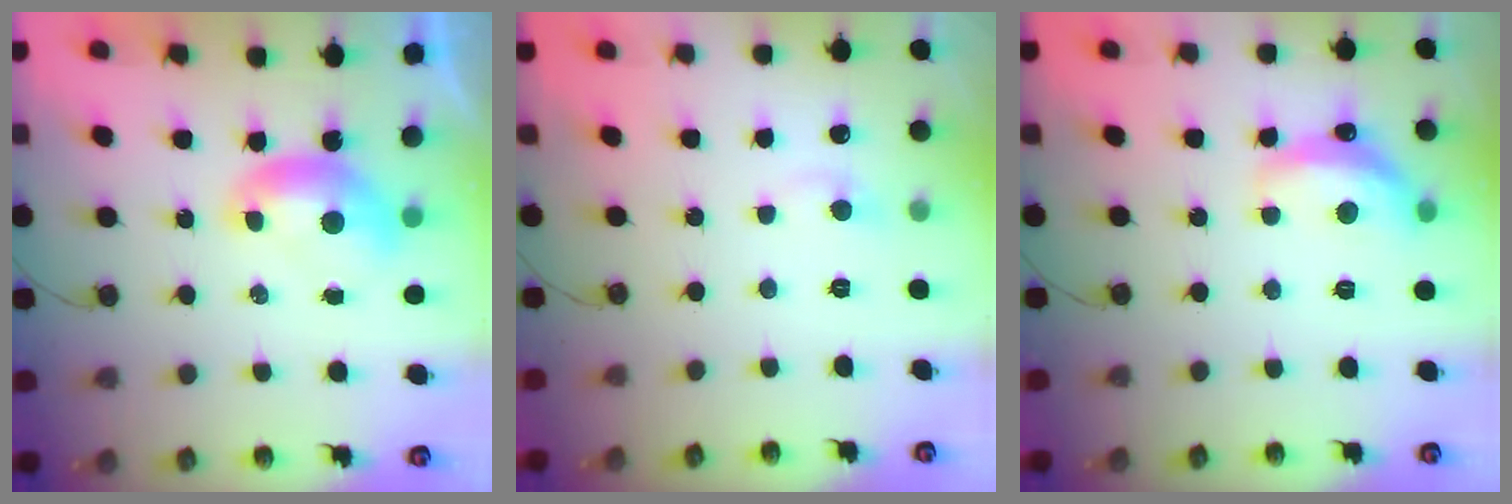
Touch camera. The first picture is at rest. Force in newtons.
{"total": 1.0, "press": 0.8, "slide": 0.7}
{"total": 8.7, "press": 8.7, "slide": 0.7}